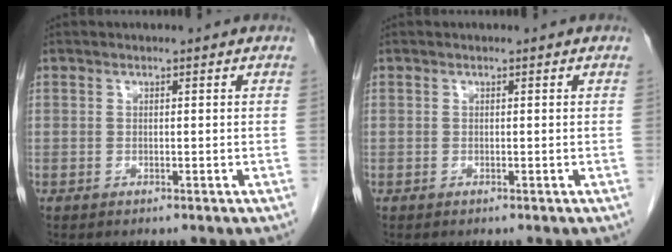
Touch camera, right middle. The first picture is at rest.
{"total": 0.0}